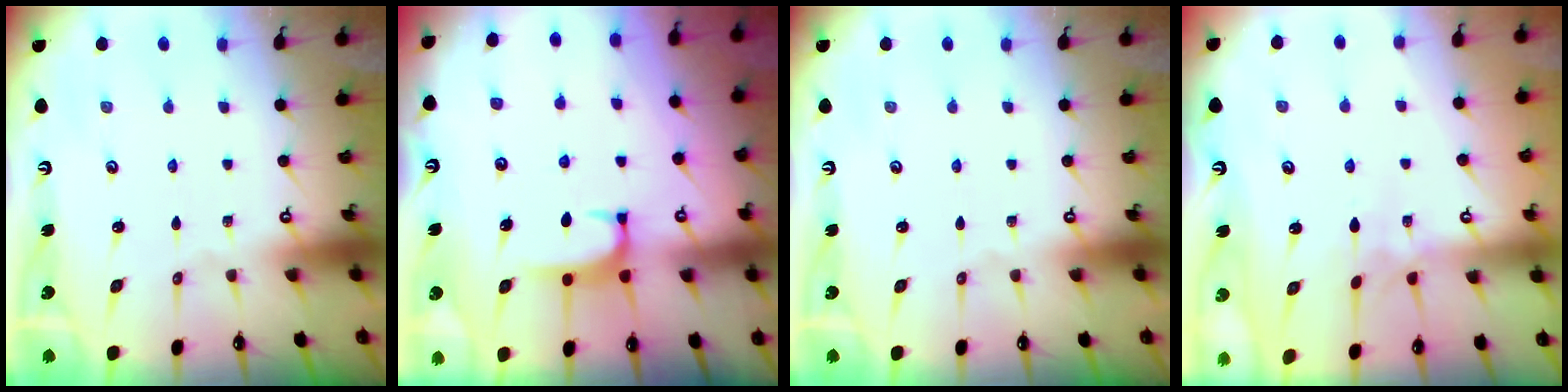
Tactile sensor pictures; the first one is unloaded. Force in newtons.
{"total": 1.9, "press": 1.9, "slide": 0.5}
{"total": 0.0}
{"total": 4.3, "press": 4.3, "slide": 0.1}